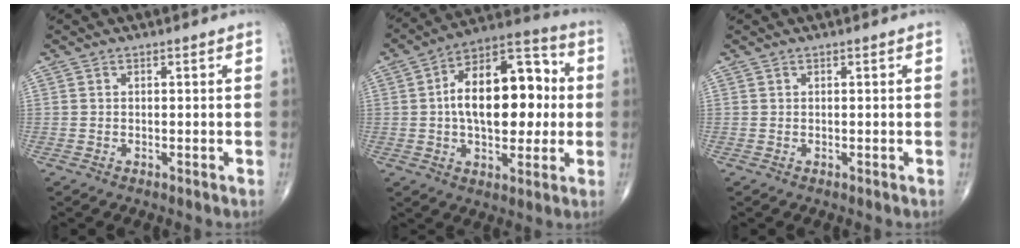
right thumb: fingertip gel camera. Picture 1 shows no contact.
{"total": 20.1, "force": [1.2, 11.0, 16.8], "torque": [-0.233, 0.030, 0.015]}
{"total": 0.0}